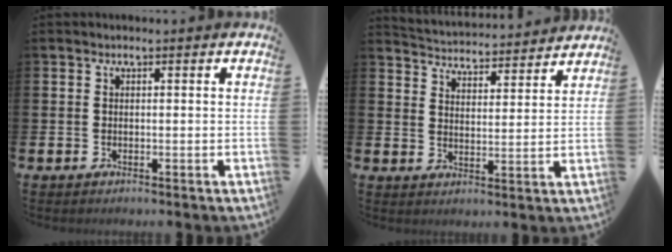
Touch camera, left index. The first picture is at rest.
{"total": 4.5, "force": [4.5, 0.6, -0.2], "torque": [-0.012, -0.042, 0.075]}